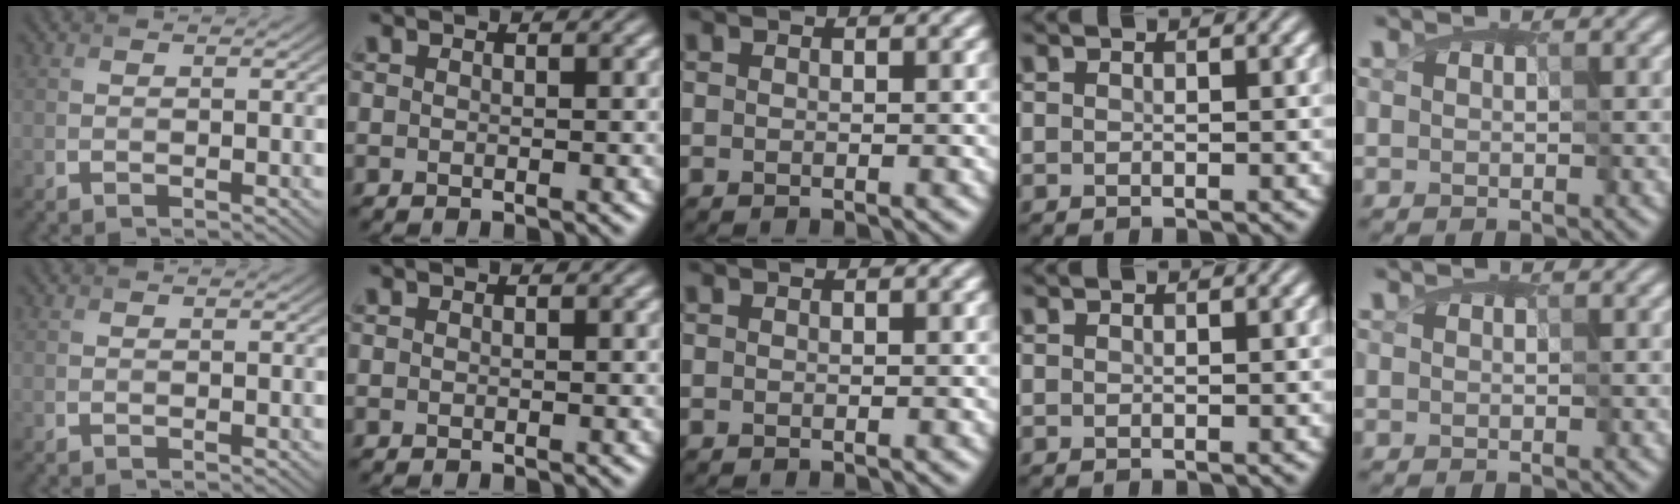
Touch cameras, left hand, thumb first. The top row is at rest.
{}